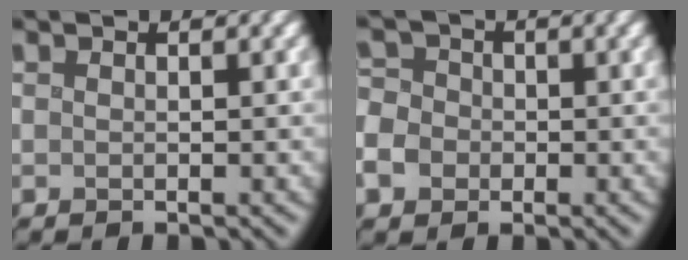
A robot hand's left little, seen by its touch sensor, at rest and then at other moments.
{"total": 3.0, "force": [-1.1, 2.6, 1.0], "torque": [-0.033, 0.003, -0.019]}